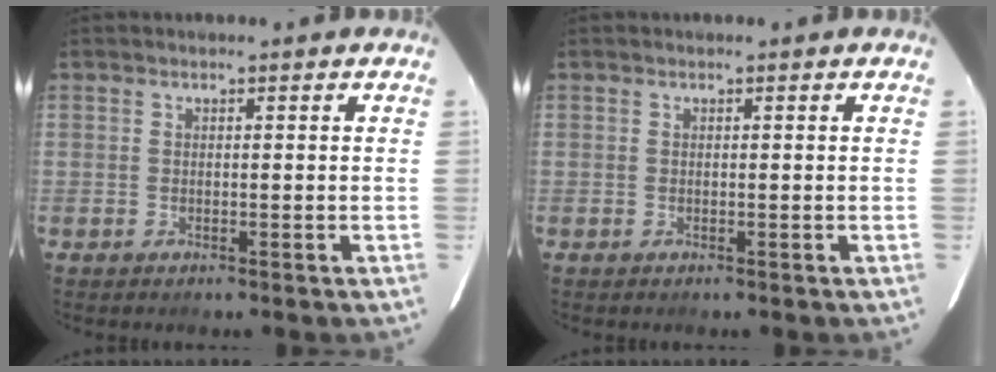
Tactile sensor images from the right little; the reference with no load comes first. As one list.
[{"total": 0.0}]